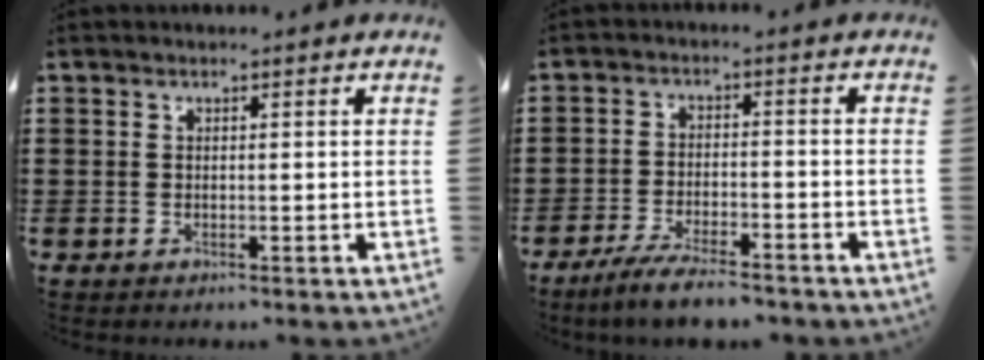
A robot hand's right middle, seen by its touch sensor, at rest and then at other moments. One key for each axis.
{"total": 5.2, "fx": -4.6, "fy": 0.5, "fz": 2.4, "tx": -0.052, "ty": -0.007, "tz": -0.088}